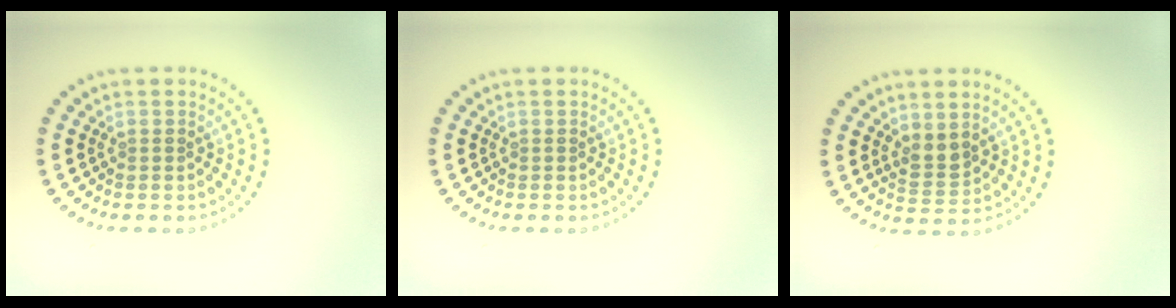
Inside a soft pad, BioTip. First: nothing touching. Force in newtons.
{"total": 0.0}
{"total": 2.0, "press": 1.8, "slide": 1.0}